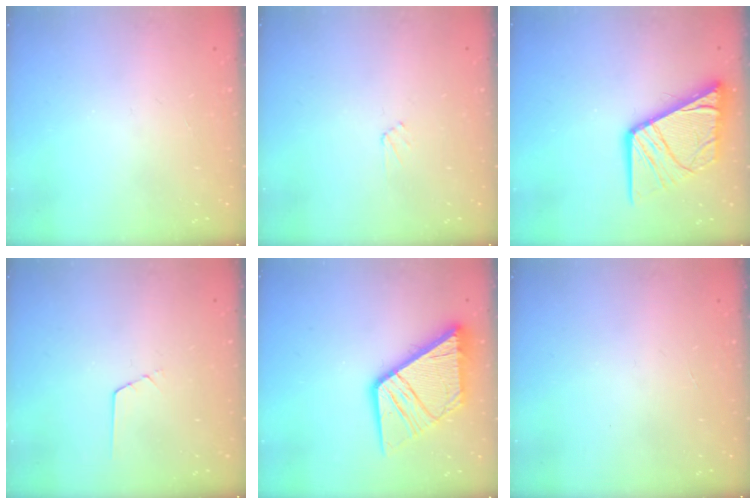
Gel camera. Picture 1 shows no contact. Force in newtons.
{"total": 3.3, "press": 3.3, "slide": 0.4}
{"total": 15.7, "press": 15.6, "slide": 1.9}
{"total": 0.6, "press": 0.5, "slide": 0.2}
{"total": 18.2, "press": 18.1, "slide": 2.1}
{"total": 0.0}